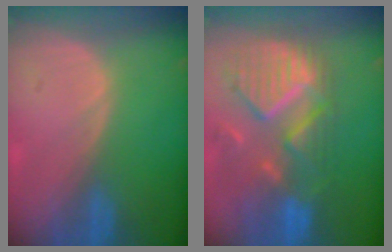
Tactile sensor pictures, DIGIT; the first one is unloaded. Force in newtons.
{"total": 11.8, "press": 10.4, "slide": 5.5}